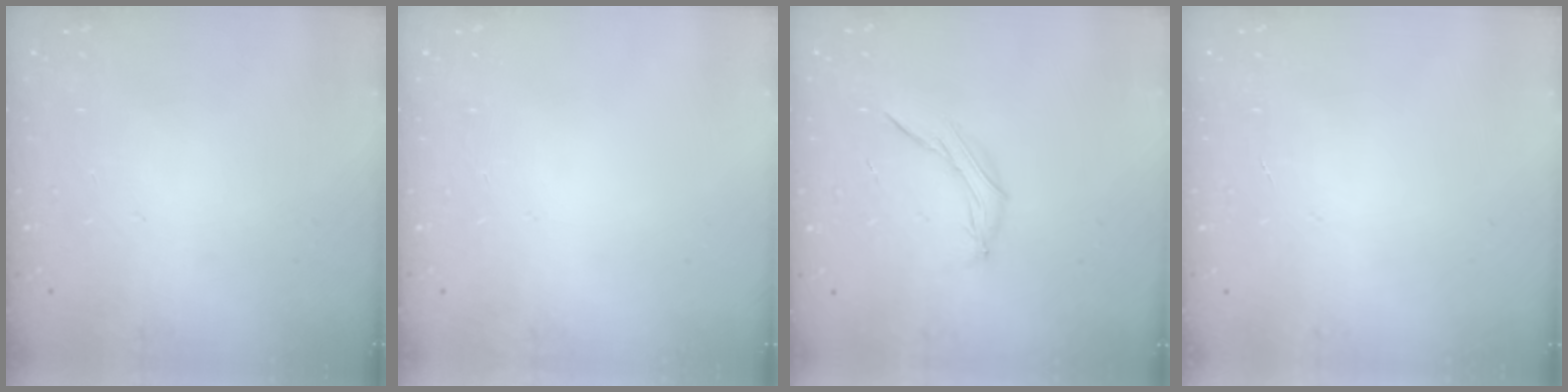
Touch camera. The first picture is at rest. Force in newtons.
{"total": 0.0}
{"total": 6.8, "press": 6.6, "slide": 1.9}
{"total": 0.0}